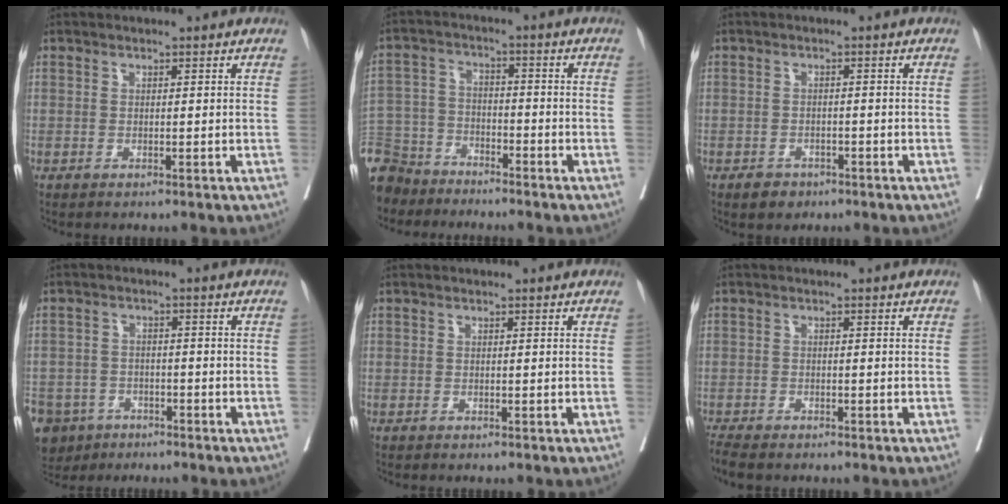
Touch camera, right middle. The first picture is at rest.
{"total": 12.7, "force": [-10.9, 5.9, 2.3], "torque": [-0.074, 0.002, -0.206]}
{"total": 2.4, "force": [-1.7, 1.6, 0.6], "torque": [-0.013, 0.003, -0.021]}
{"total": 13.0, "force": [-8.3, 9.2, 4.0], "torque": [-0.125, -0.008, -0.124]}
{"total": 0.0}
{"total": 4.9, "force": [-4.2, 1.2, 2.2], "torque": [-0.039, -0.012, -0.069]}